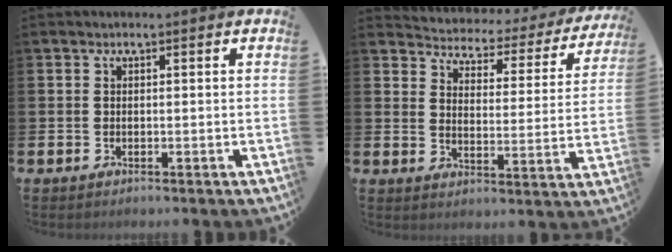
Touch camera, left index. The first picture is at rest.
{"total": 3.0, "force": [2.6, 1.3, 0.3], "torque": [-0.027, -0.031, 0.034]}